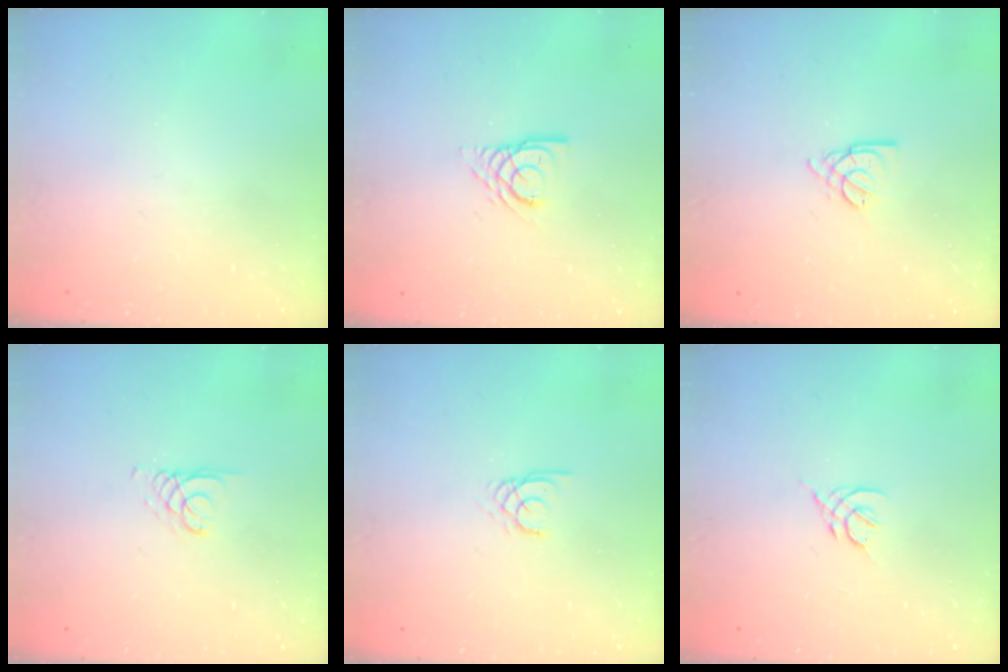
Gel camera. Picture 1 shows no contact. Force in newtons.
{"total": 5.5, "press": 5.5, "slide": 0.5}
{"total": 3.0, "press": 2.9, "slide": 0.5}
{"total": 2.1, "press": 2.1, "slide": 0.2}
{"total": 1.6, "press": 1.6, "slide": 0.2}
{"total": 2.2, "press": 2.1, "slide": 0.6}